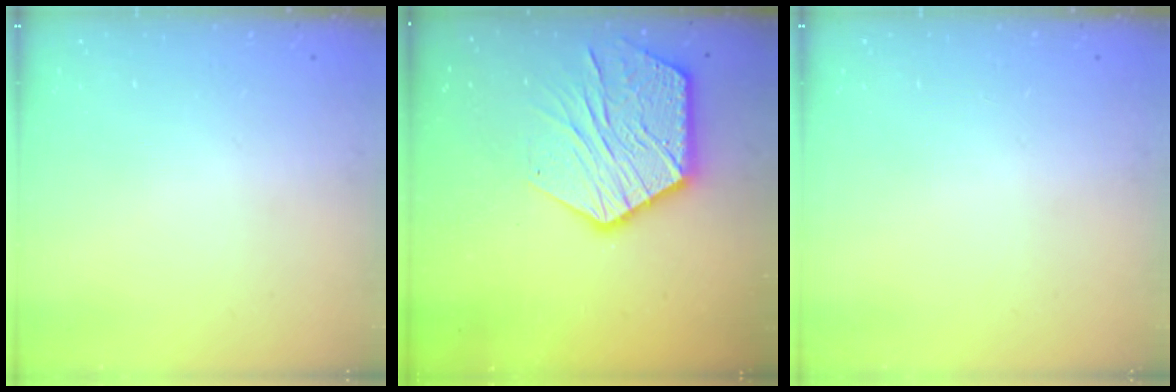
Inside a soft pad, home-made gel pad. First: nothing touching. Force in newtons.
{"total": 17.7, "press": 17.7, "slide": 1.5}
{"total": 0.0}